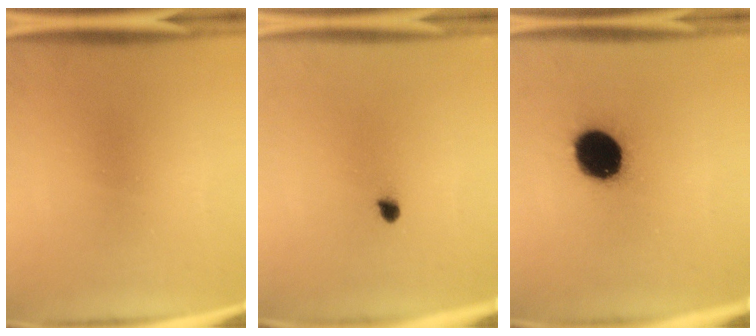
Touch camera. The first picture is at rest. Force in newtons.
{"total": 1.8}
{"total": 16.2}